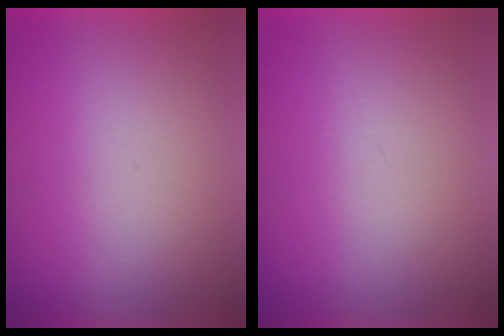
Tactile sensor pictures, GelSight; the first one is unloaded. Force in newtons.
{"total": 0.0}